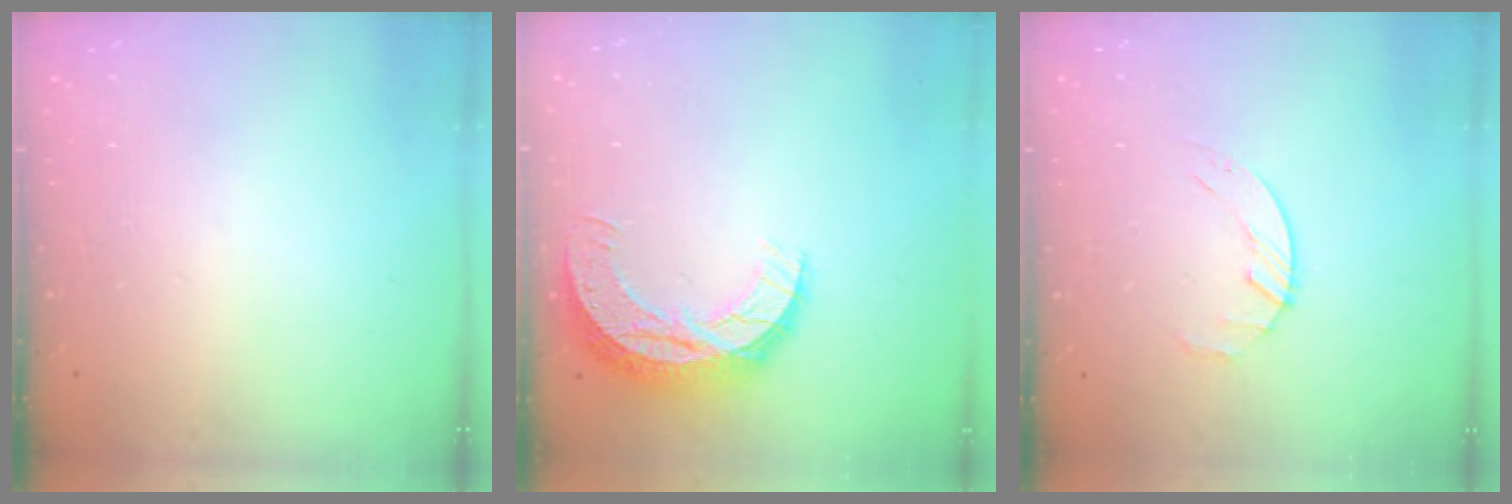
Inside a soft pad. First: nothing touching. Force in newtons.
{"total": 10.4, "press": 10.4, "slide": 0.6}
{"total": 2.7, "press": 2.6, "slide": 0.3}